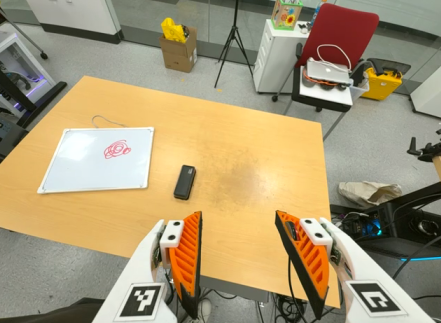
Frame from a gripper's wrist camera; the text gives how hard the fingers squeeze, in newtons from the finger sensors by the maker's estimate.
{"total": 0.0}